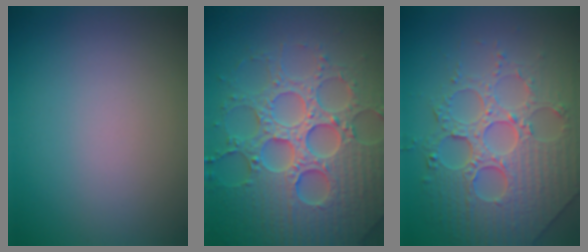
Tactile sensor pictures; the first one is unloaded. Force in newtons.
{"total": 8.0, "press": 7.8, "slide": 1.7}
{"total": 7.4, "press": 6.0, "slide": 4.3}